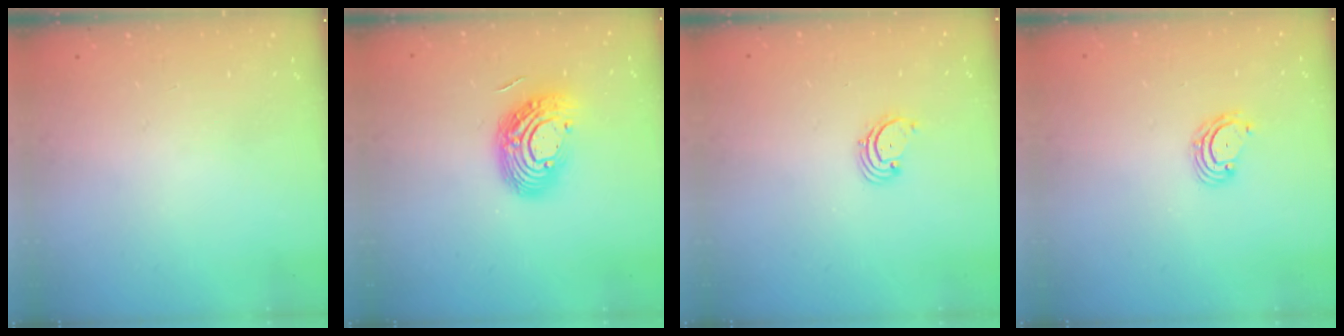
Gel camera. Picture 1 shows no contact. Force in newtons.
{"total": 13.3, "press": 13.3, "slide": 1.0}
{"total": 1.7, "press": 1.6, "slide": 0.2}
{"total": 2.8, "press": 2.8, "slide": 0.3}